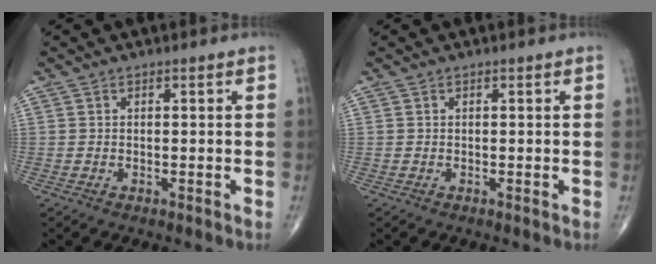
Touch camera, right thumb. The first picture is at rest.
{"total": 0.0}